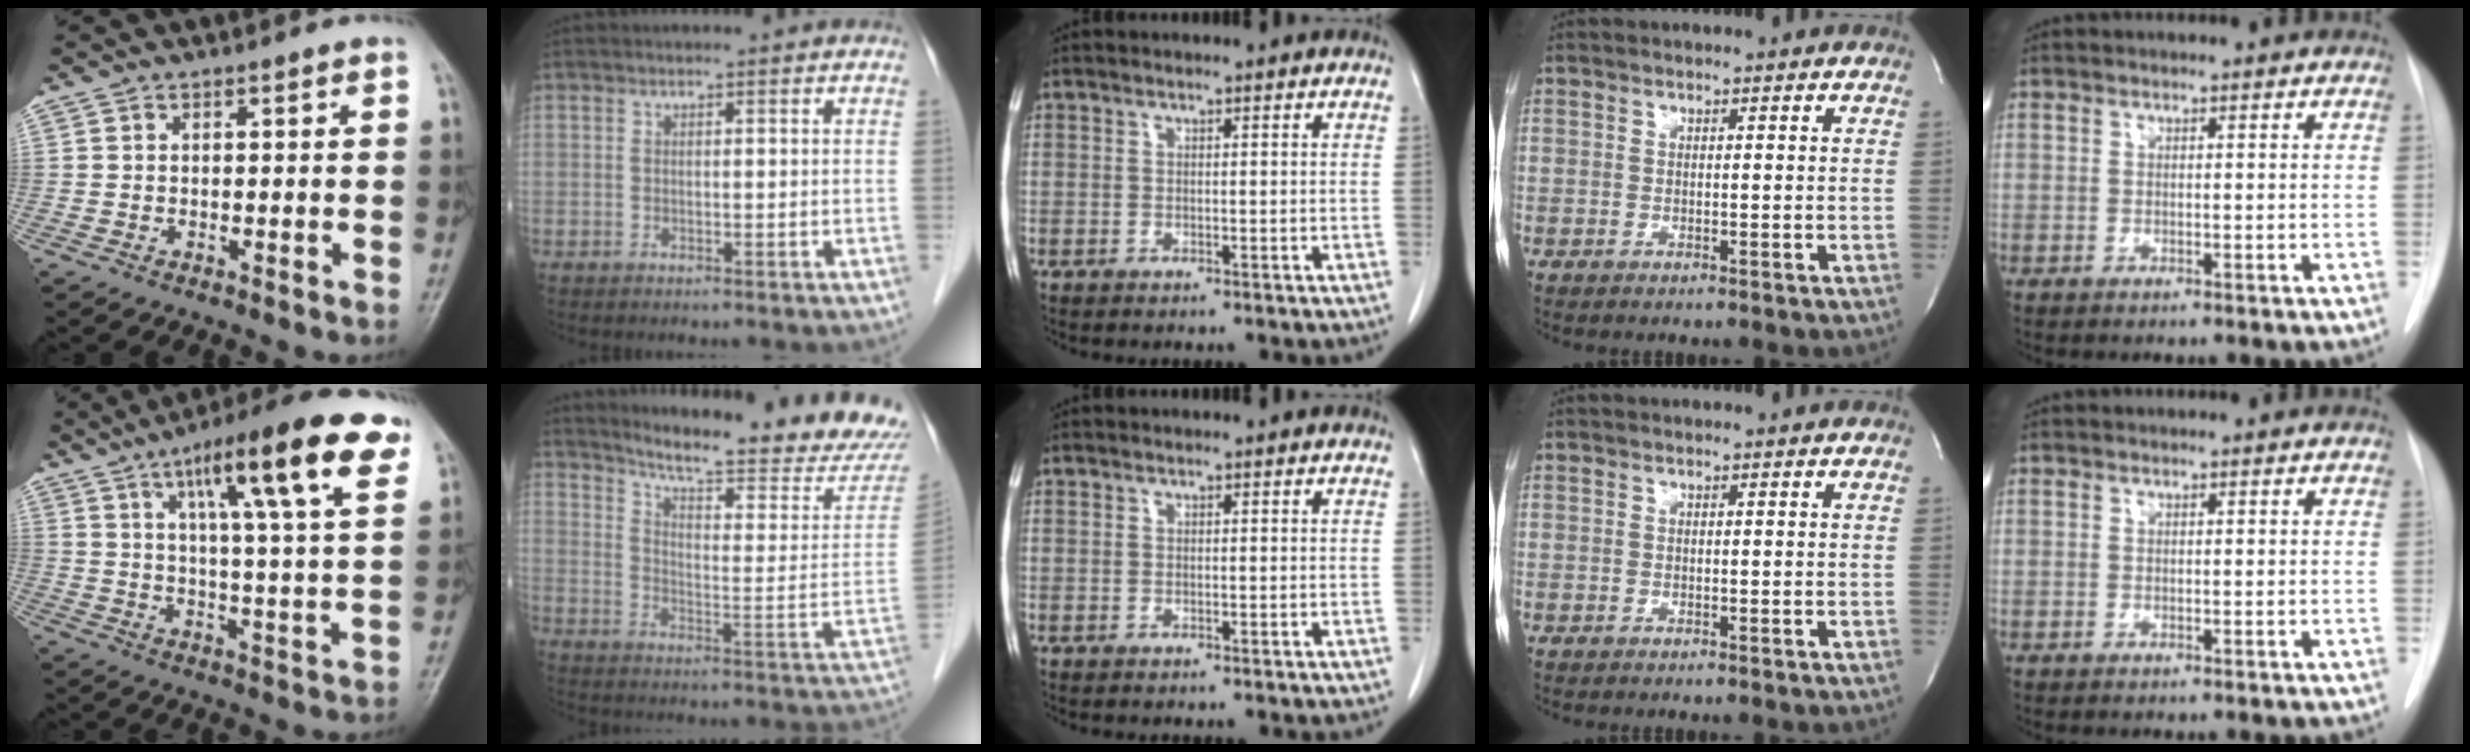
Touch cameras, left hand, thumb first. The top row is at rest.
{"thumb": {"total": 19.5, "force": [9.8, 3.5, 16.5], "torque": [-0.226, -0.020, 0.141]}, "index": {"total": 20.4, "force": [19.0, 0.4, 7.6], "torque": [-0.113, -0.089, 0.246]}}